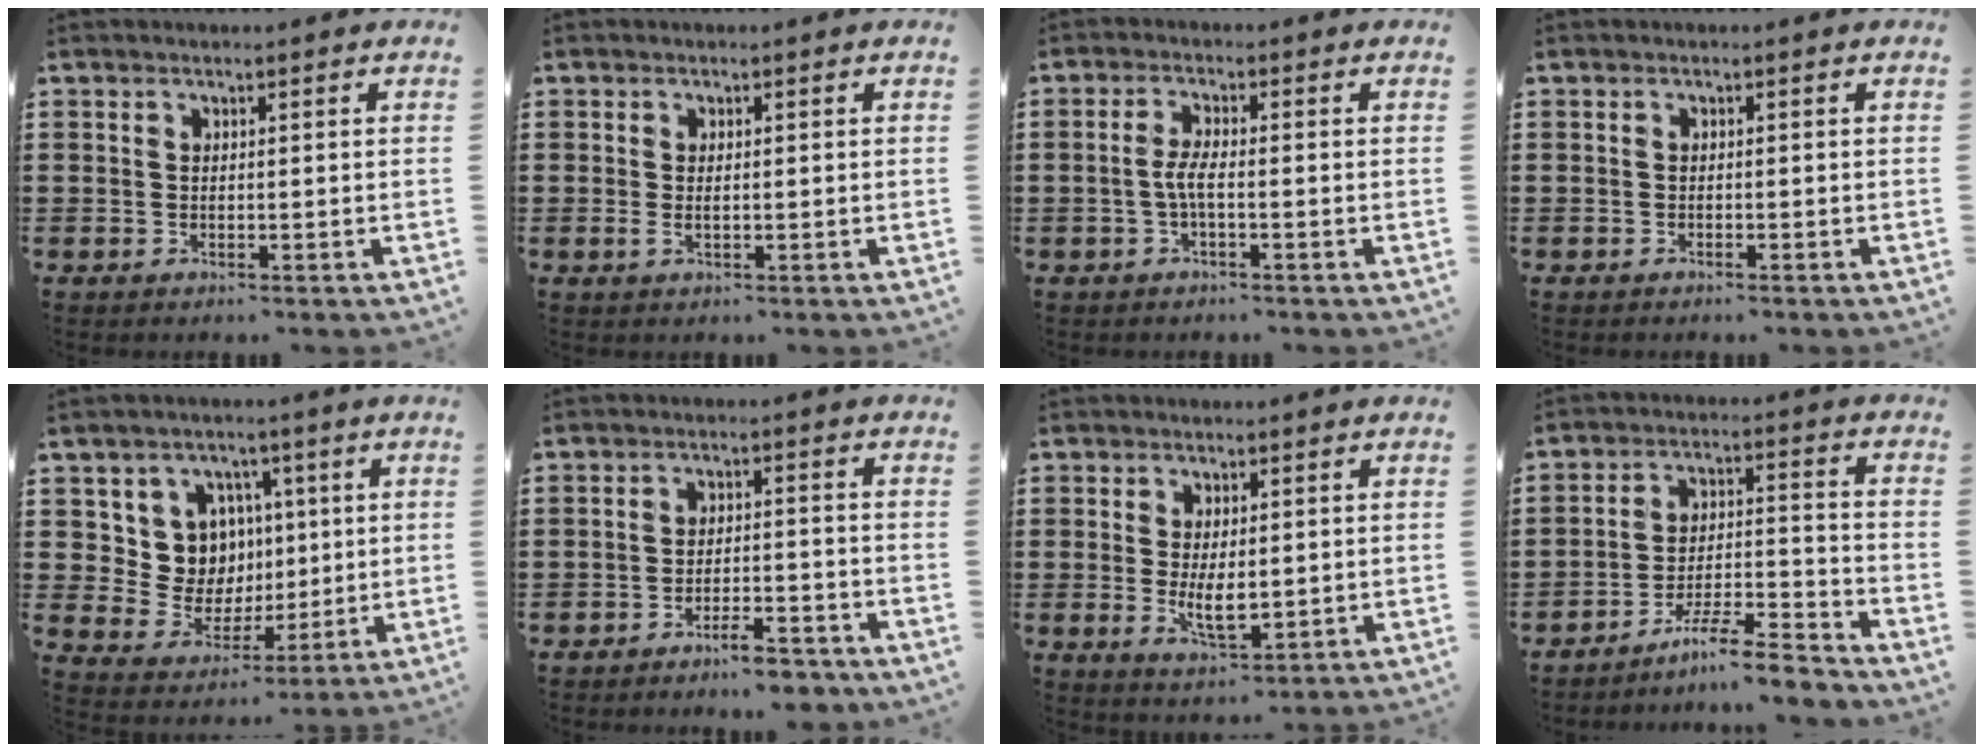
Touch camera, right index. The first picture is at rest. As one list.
[{"total": 1.3, "force": [-0.2, 0.5, 1.2], "torque": [-0.022, 0.000, -0.003]}, {"total": 3.1, "force": [-1.0, 0.4, 2.9], "torque": [-0.076, -0.007, -0.027]}, {"total": 0.5, "force": [-0.5, -0.1, 0.0], "torque": [-0.002, -0.003, -0.010]}, {"total": 8.7, "force": [2.2, 8.2, 2.1], "torque": [-0.070, -0.009, 0.048]}, {"total": 4.8, "force": [-4.4, 0.3, 1.9], "torque": [-0.031, 0.000, -0.083]}, {"total": 4.9, "force": [-0.2, 2.1, 4.4], "torque": [-0.078, -0.004, -0.005]}, {"total": 8.1, "force": [-7.2, 0.3, 3.5], "torque": [-0.063, 0.008, -0.138]}]